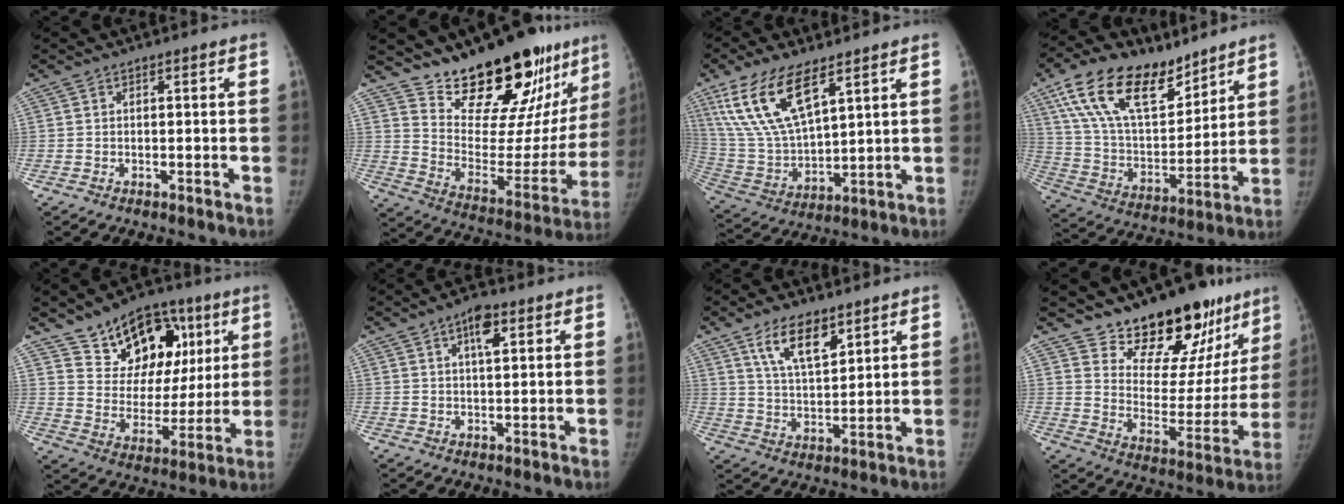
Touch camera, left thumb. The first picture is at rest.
{"total": 27.9, "force": [21.5, 10.1, 14.7], "torque": [-0.179, -0.128, 0.319]}
{"total": 16.5, "force": [9.1, 6.7, 12.1], "torque": [-0.233, -0.032, 0.190]}
{"total": 21.9, "force": [13.9, 11.0, 12.9], "torque": [-0.203, -0.046, 0.259]}
{"total": 19.0, "force": [9.8, 12.5, 10.5], "torque": [-0.102, -0.026, 0.162]}
{"total": 5.0, "force": [2.3, 2.1, 4.0], "torque": [-0.057, -0.004, 0.035]}
{"total": 9.8, "force": [5.9, 4.2, 6.6], "torque": [-0.099, -0.035, 0.114]}
{"total": 22.5, "force": [17.1, 10.4, 10.3], "torque": [-0.097, -0.119, 0.250]}